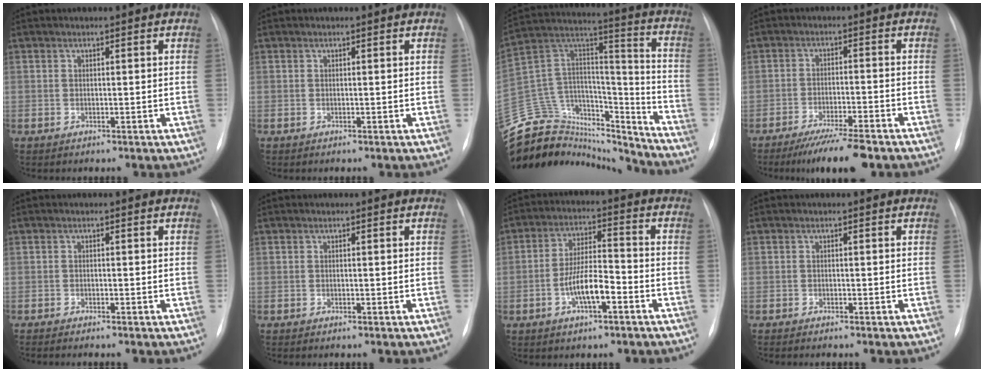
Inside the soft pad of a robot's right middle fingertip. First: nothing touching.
{"total": 0.0}
{"total": 31.8, "force": [-28.9, 9.5, 9.2], "torque": [-0.216, 0.025, -0.446]}
{"total": 8.1, "force": [-6.3, 0.9, 5.0], "torque": [-0.076, -0.016, -0.103]}
{"total": 3.2, "force": [-2.7, 0.1, 1.7], "torque": [-0.022, -0.005, -0.034]}
{"total": 0.0}
{"total": 7.3, "force": [-2.9, 2.2, 6.3], "torque": [-0.126, 0.012, -0.054]}
{"total": 2.0, "force": [-1.7, 0.1, 1.1], "torque": [-0.014, -0.003, -0.018]}